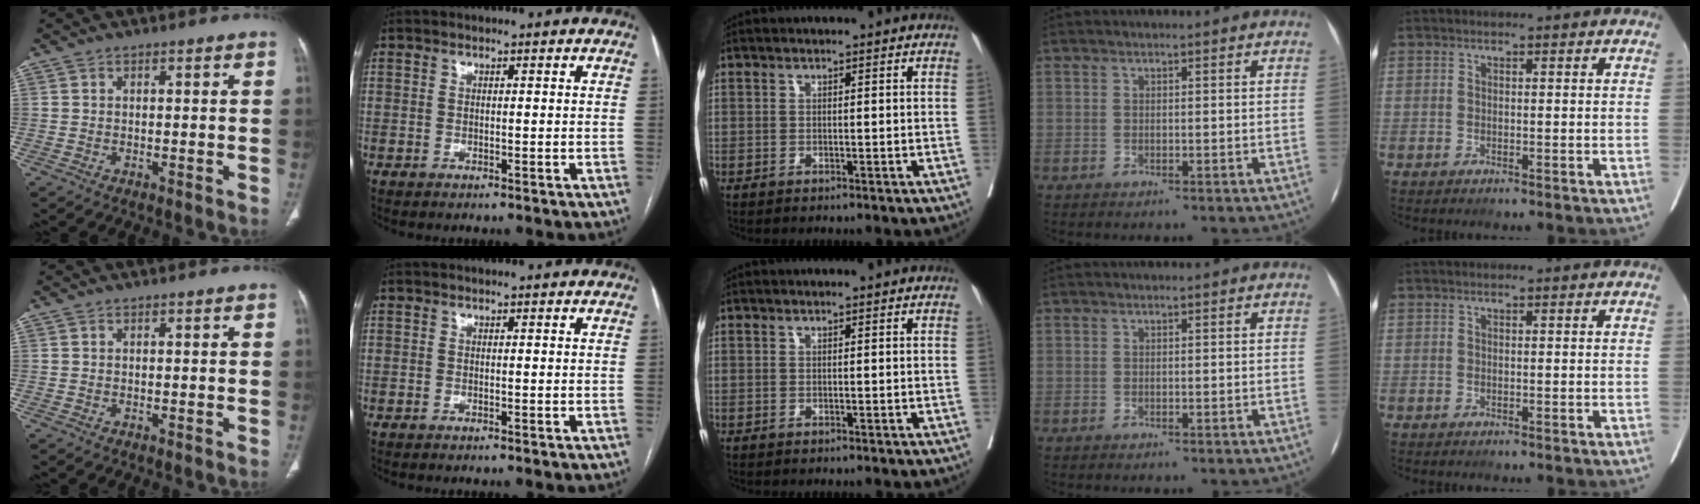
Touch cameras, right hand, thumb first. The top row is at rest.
{}